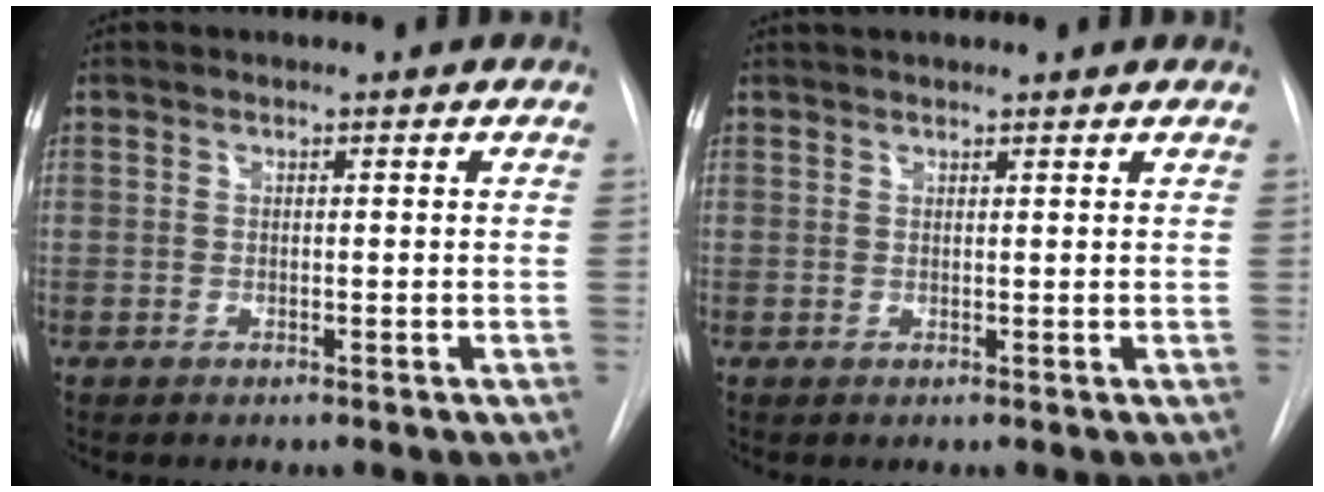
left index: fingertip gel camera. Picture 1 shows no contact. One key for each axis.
{"total": 5.2, "fx": 4.8, "fy": 0.6, "fz": 1.9, "tx": -0.027, "ty": 0.036, "tz": 0.063}